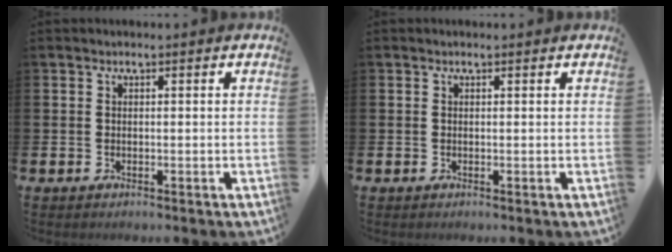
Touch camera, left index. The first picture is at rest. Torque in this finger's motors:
{"motor_torque": [0.24, -0.26, -0.07, 0.00]}